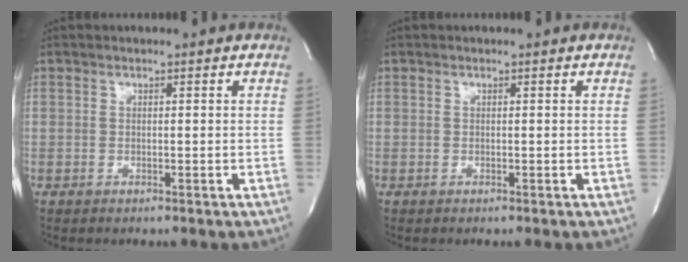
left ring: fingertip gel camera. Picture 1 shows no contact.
{"total": 0.0}